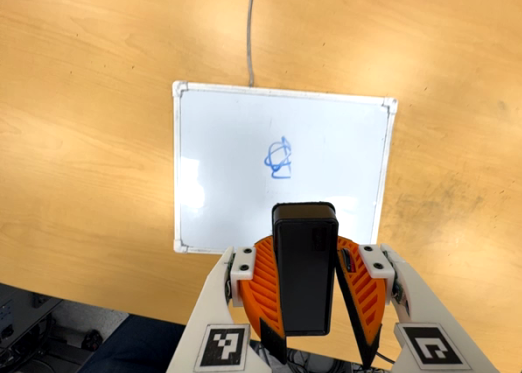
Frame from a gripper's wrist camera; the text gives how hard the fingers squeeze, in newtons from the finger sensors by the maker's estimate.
{"total": 8.3, "left": 8.2, "right": 8.4}